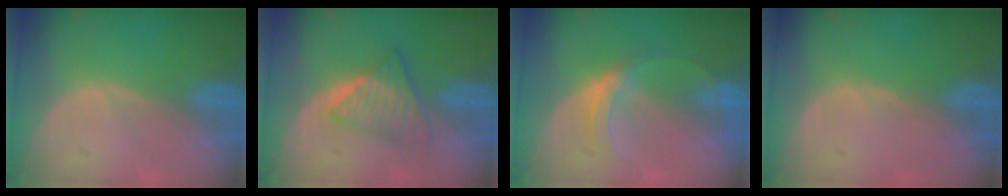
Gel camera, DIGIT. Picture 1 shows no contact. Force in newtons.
{"total": 5.9, "press": 5.1, "slide": 3.0}
{"total": 4.5, "press": 4.1, "slide": 1.8}
{"total": 0.0}